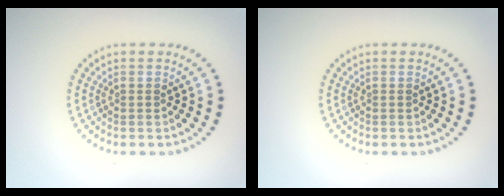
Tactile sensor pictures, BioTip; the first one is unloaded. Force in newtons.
{"total": 0.0}